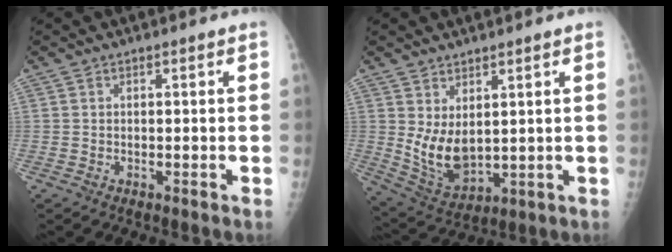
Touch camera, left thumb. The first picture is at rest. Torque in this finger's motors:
{"motor_torque": [1.27, 1.03, 1.13, -0.37, 0.07]}